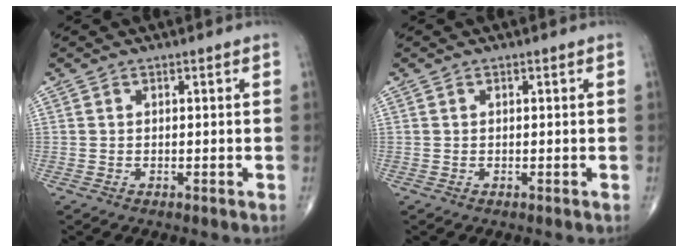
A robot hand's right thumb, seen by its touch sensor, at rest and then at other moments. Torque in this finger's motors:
{"motor_torque": [0.21, 0.03, -0.26, -0.32, 0.02]}